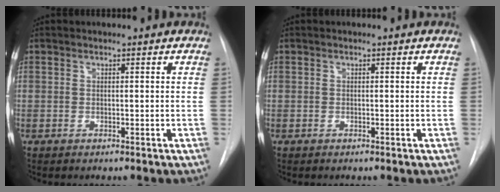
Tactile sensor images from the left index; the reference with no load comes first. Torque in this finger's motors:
{"motor_torque": [0.00, 0.00, 0.00, 0.00]}